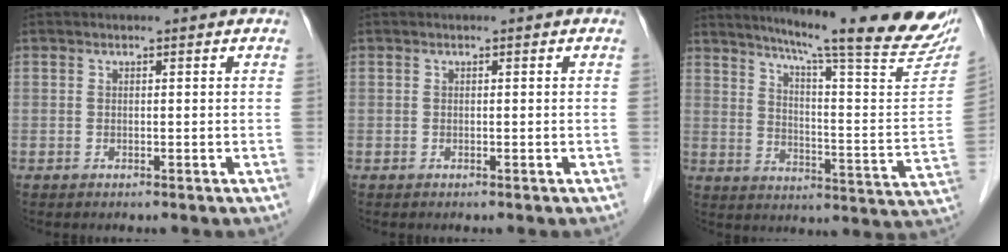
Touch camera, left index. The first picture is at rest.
{"total": 0.0}
{"total": 25.1, "force": [21.0, 0.8, 13.7], "torque": [-0.200, -0.069, 0.266]}